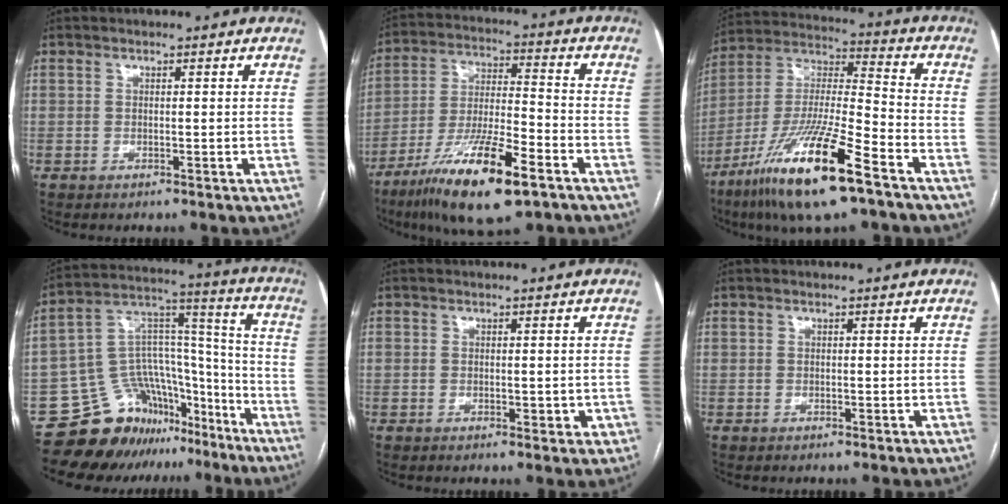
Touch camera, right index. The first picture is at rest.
{"total": 16.8, "force": [-9.8, 2.7, 13.3], "torque": [-0.253, -0.030, -0.173]}
{"total": 19.8, "force": [-11.5, 1.9, 16.0], "torque": [-0.335, -0.041, -0.213]}
{"total": 15.8, "force": [-12.2, 8.9, 4.4], "torque": [-0.056, 0.088, -0.199]}
{"total": 2.9, "force": [-0.4, 1.9, 2.2], "torque": [-0.025, 0.009, 0.001]}
{"total": 0.0}